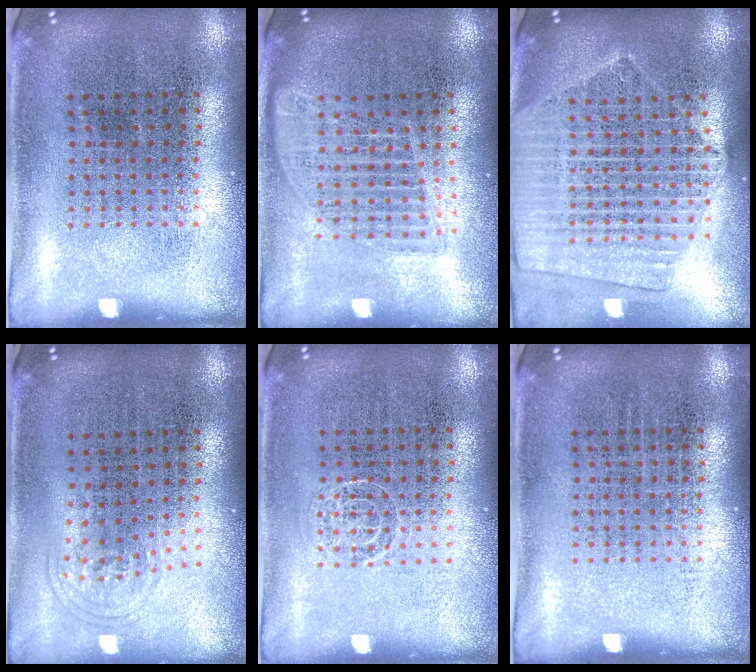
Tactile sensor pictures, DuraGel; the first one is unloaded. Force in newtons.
{"total": 1.7, "press": 1.4, "slide": 0.9}
{"total": 2.1, "press": 1.9, "slide": 0.9}
{"total": 0.9, "press": 0.6, "slide": 0.7}
{"total": 0.9, "press": 0.9, "slide": 0.2}
{"total": 0.0}